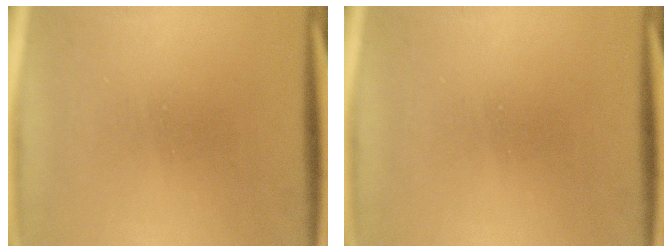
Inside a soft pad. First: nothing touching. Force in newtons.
{"total": 0.0}